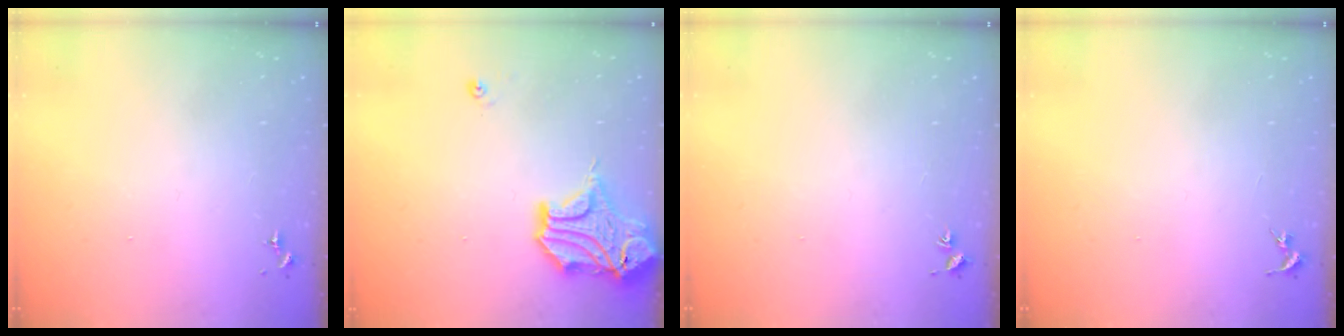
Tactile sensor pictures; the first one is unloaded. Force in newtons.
{"total": 15.8, "press": 15.6, "slide": 2.7}
{"total": 2.0, "press": 2.0, "slide": 0.2}
{"total": 0.0}